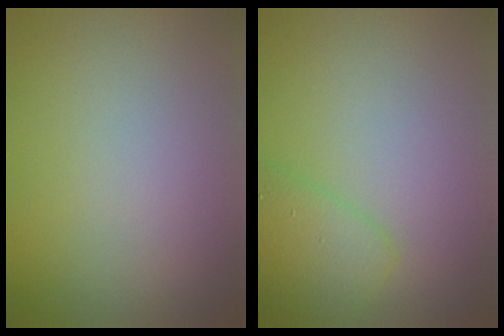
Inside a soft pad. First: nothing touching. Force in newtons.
{"total": 3.3, "press": 3.3, "slide": 0.1}